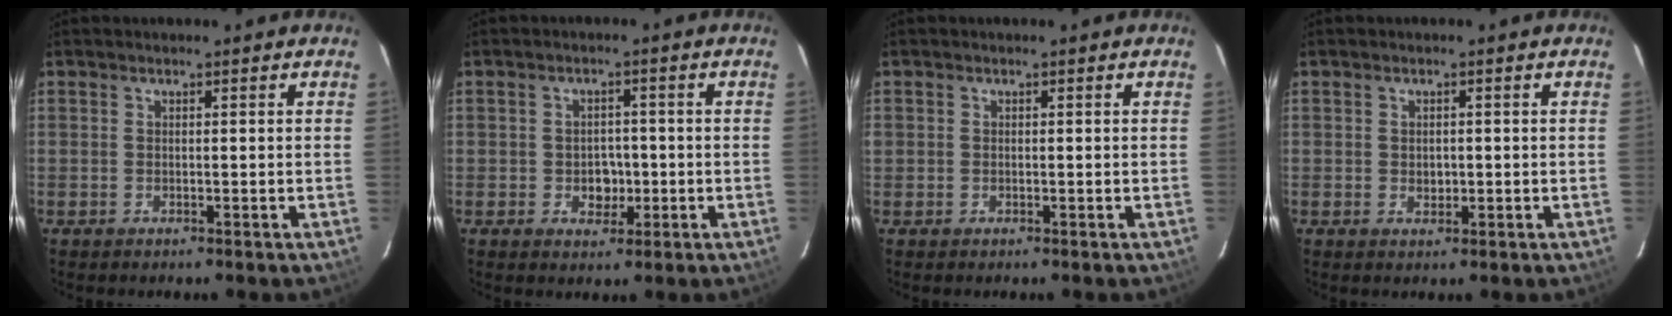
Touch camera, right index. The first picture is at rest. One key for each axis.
{"total": 3.7, "fx": -0.8, "fy": 3.2, "fz": 1.7, "tx": -0.029, "ty": 0.010, "tz": -0.002}
{"total": 0.6, "fx": -0.1, "fy": 0.6, "fz": 0.1, "tx": 0.001, "ty": 0.000, "tz": -0.001}
{"total": 1.6, "fx": -0.1, "fy": 1.4, "fz": 0.8, "tx": -0.011, "ty": 0.004, "tz": -0.001}